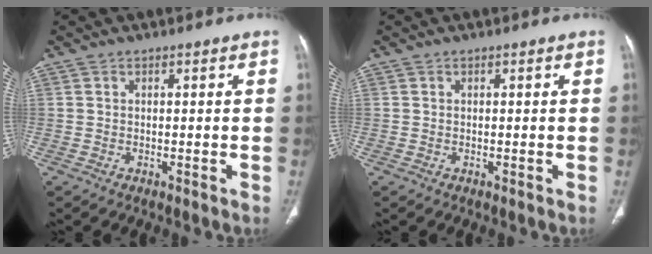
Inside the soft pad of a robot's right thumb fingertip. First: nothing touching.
{"total": 0.0}